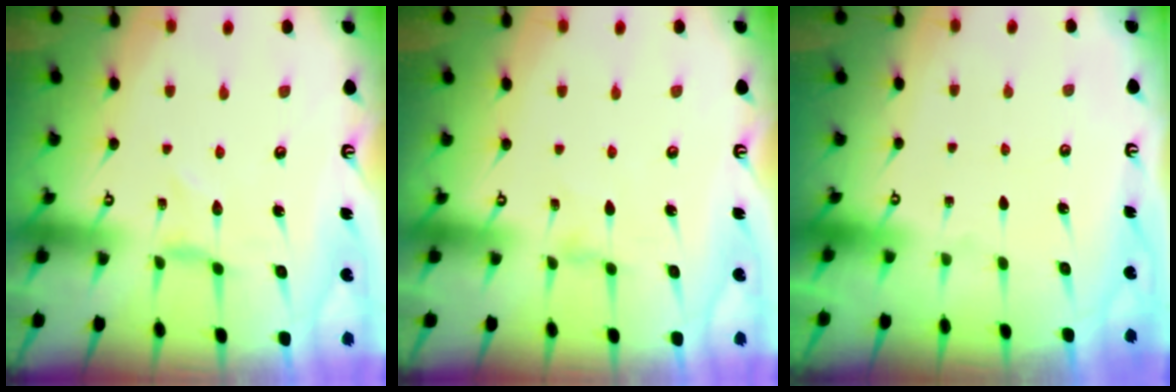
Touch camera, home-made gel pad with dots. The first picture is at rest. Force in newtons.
{"total": 1.5, "press": 1.5, "slide": 0.3}
{"total": 0.0}